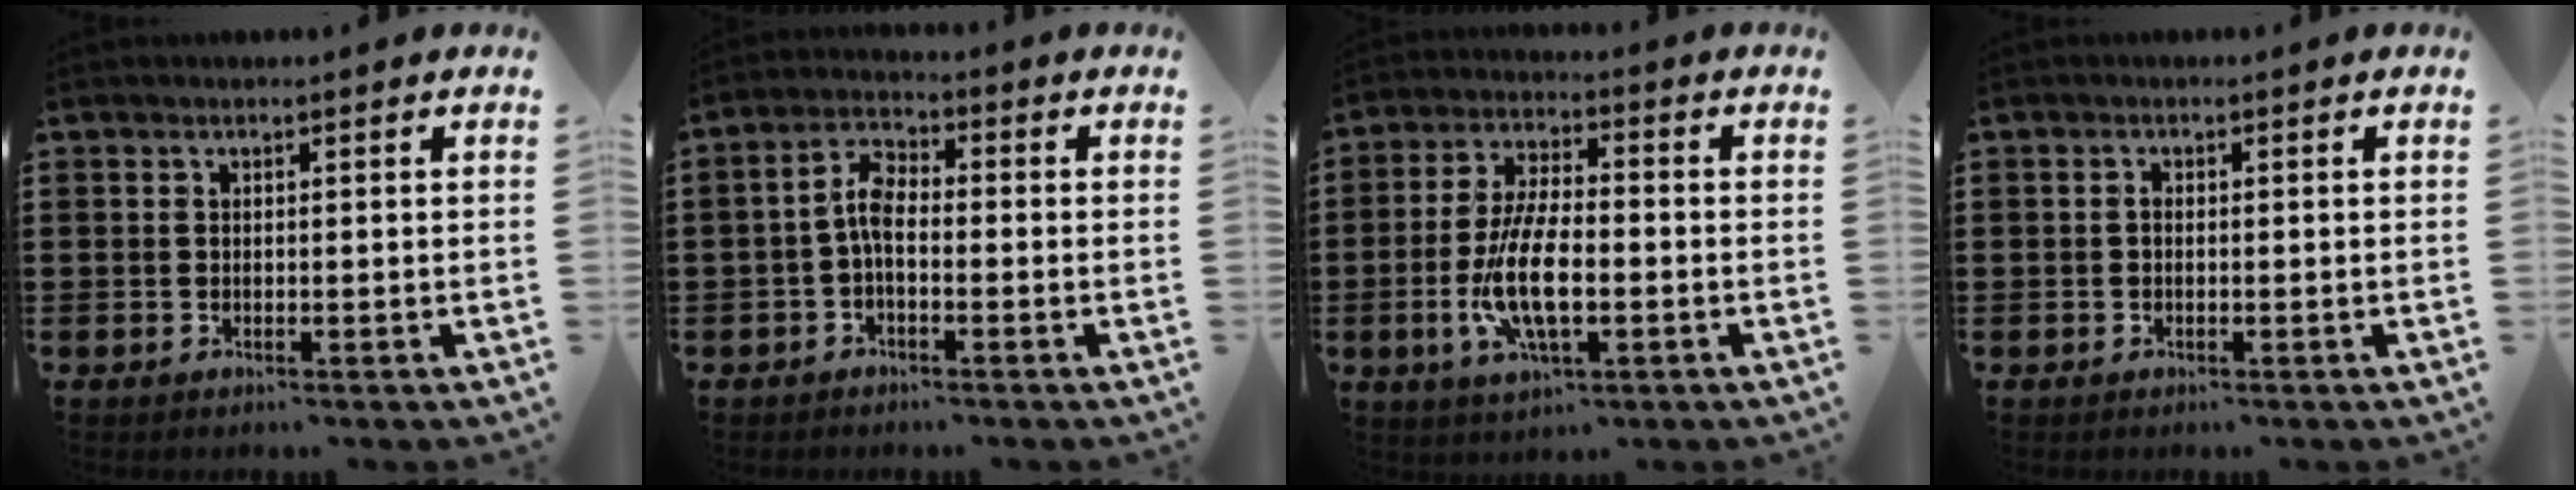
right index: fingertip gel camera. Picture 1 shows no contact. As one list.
[{"total": 4.7, "force": [-1.1, 2.2, 4.0], "torque": [-0.088, 0.007, -0.025]}, {"total": 10.6, "force": [-2.5, 4.2, 9.4], "torque": [-0.210, -0.012, -0.050]}, {"total": 0.6, "force": [-0.3, 0.2, 0.4], "torque": [-0.009, -0.003, -0.005]}]